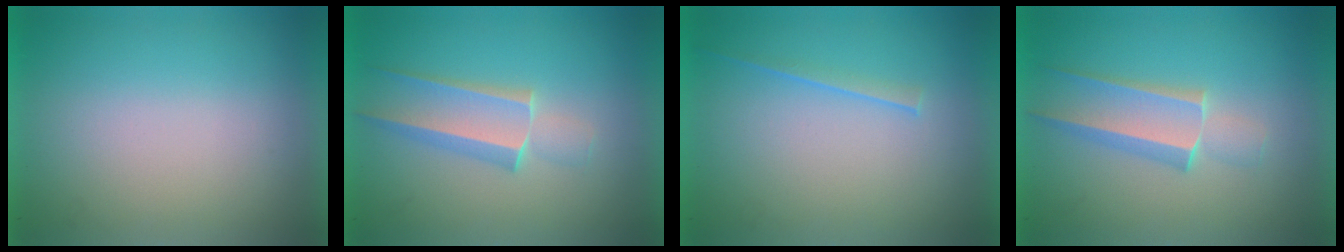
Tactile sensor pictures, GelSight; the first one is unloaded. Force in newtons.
{"total": 2.2}
{"total": 1.7}
{"total": 2.2}